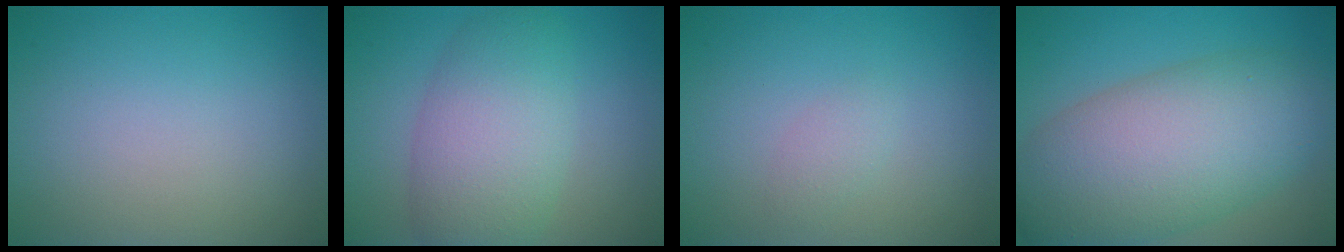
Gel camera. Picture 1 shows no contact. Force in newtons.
{"total": 7.0, "press": 7.0, "slide": 0.2}
{"total": 1.2, "press": 1.2, "slide": 0.1}
{"total": 11.0, "press": 11.0, "slide": 0.4}